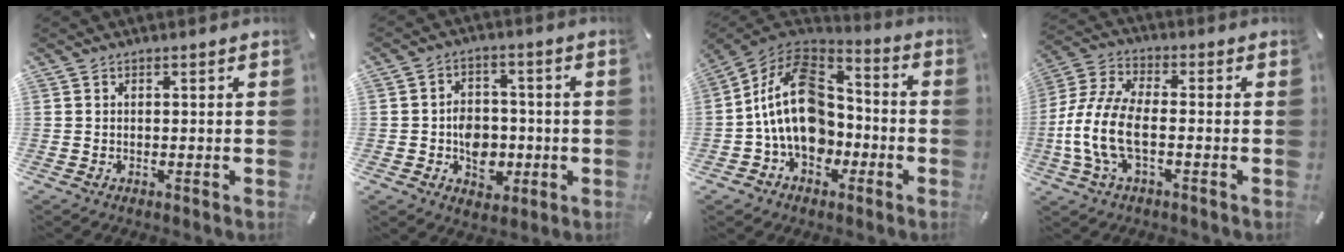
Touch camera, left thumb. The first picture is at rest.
{"total": 8.5, "force": [-1.8, 7.1, 4.3], "torque": [-0.059, 0.016, -0.027]}
{"total": 19.2, "force": [-2.6, 14.4, 12.4], "torque": [-0.238, 0.023, -0.046]}
{"total": 11.4, "force": [-3.2, 5.7, 9.3], "torque": [-0.216, -0.008, -0.060]}